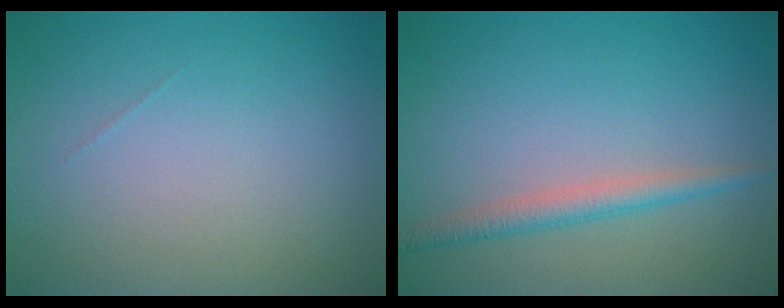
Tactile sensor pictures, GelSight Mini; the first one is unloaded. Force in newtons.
{"total": 2.2, "press": 2.2, "slide": 0.0}